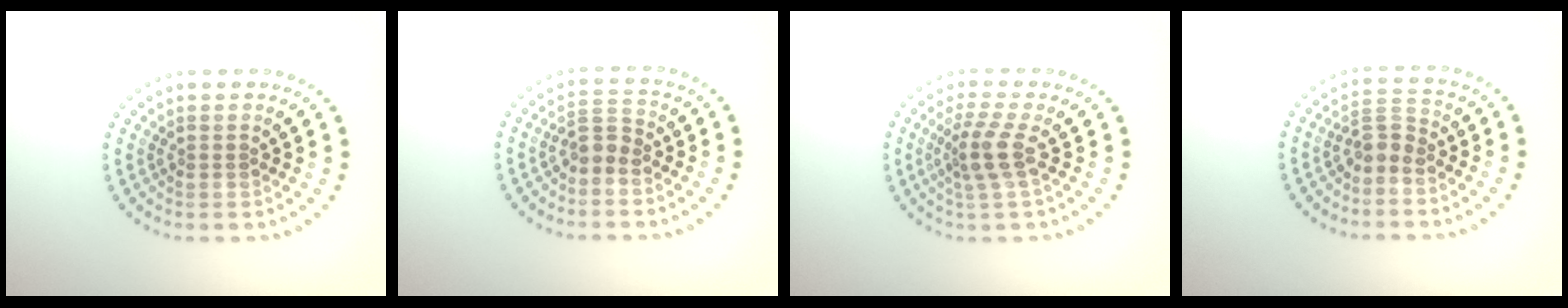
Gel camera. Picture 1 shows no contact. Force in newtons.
{"total": 1.8, "press": 1.5, "slide": 1.0}
{"total": 2.8, "press": 2.1, "slide": 1.9}
{"total": 2.0, "press": 1.6, "slide": 1.1}